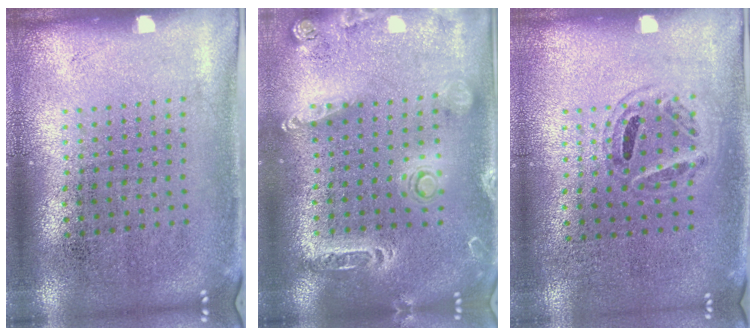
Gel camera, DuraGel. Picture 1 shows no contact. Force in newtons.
{"total": 2.1, "press": 1.9, "slide": 0.8}
{"total": 0.9, "press": 0.8, "slide": 0.5}